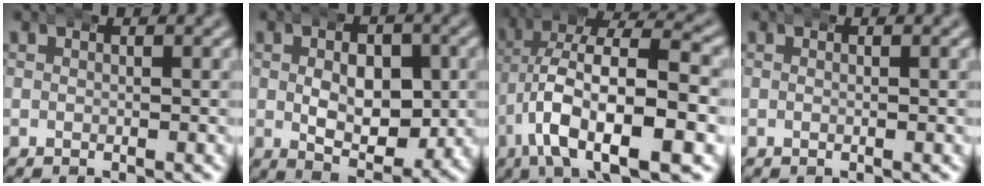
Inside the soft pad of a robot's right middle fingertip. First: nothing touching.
{"total": 7.6, "force": [0.5, 4.6, 6.0], "torque": [-0.084, -0.015, 0.011]}
{"total": 11.1, "force": [-1.1, 5.7, 9.5], "torque": [-0.171, -0.018, -0.012]}
{"total": 0.6, "force": [0.1, 0.2, 0.6], "torque": [-0.008, 0.003, -0.002]}